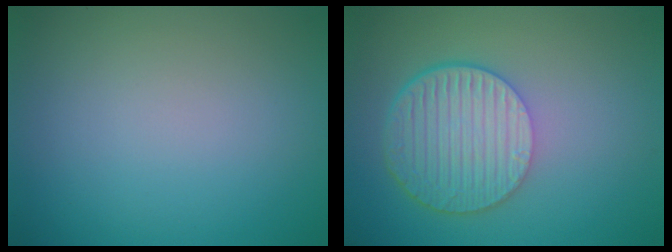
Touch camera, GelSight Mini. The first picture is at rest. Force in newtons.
{"total": 6.9, "press": 4.9, "slide": 4.9}